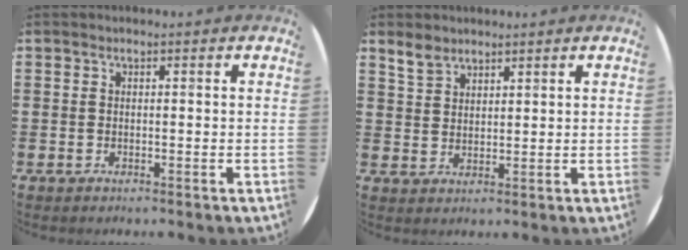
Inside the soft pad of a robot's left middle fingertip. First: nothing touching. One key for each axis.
{"total": 2.7, "fx": 2.3, "fy": 1.2, "fz": 0.6, "tx": -0.015, "ty": 0.001, "tz": 0.046}